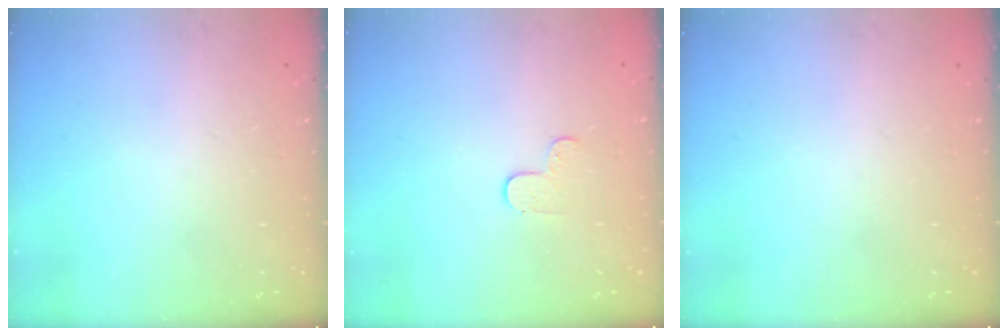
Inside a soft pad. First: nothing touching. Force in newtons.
{"total": 3.5, "press": 3.5, "slide": 0.4}
{"total": 0.0}